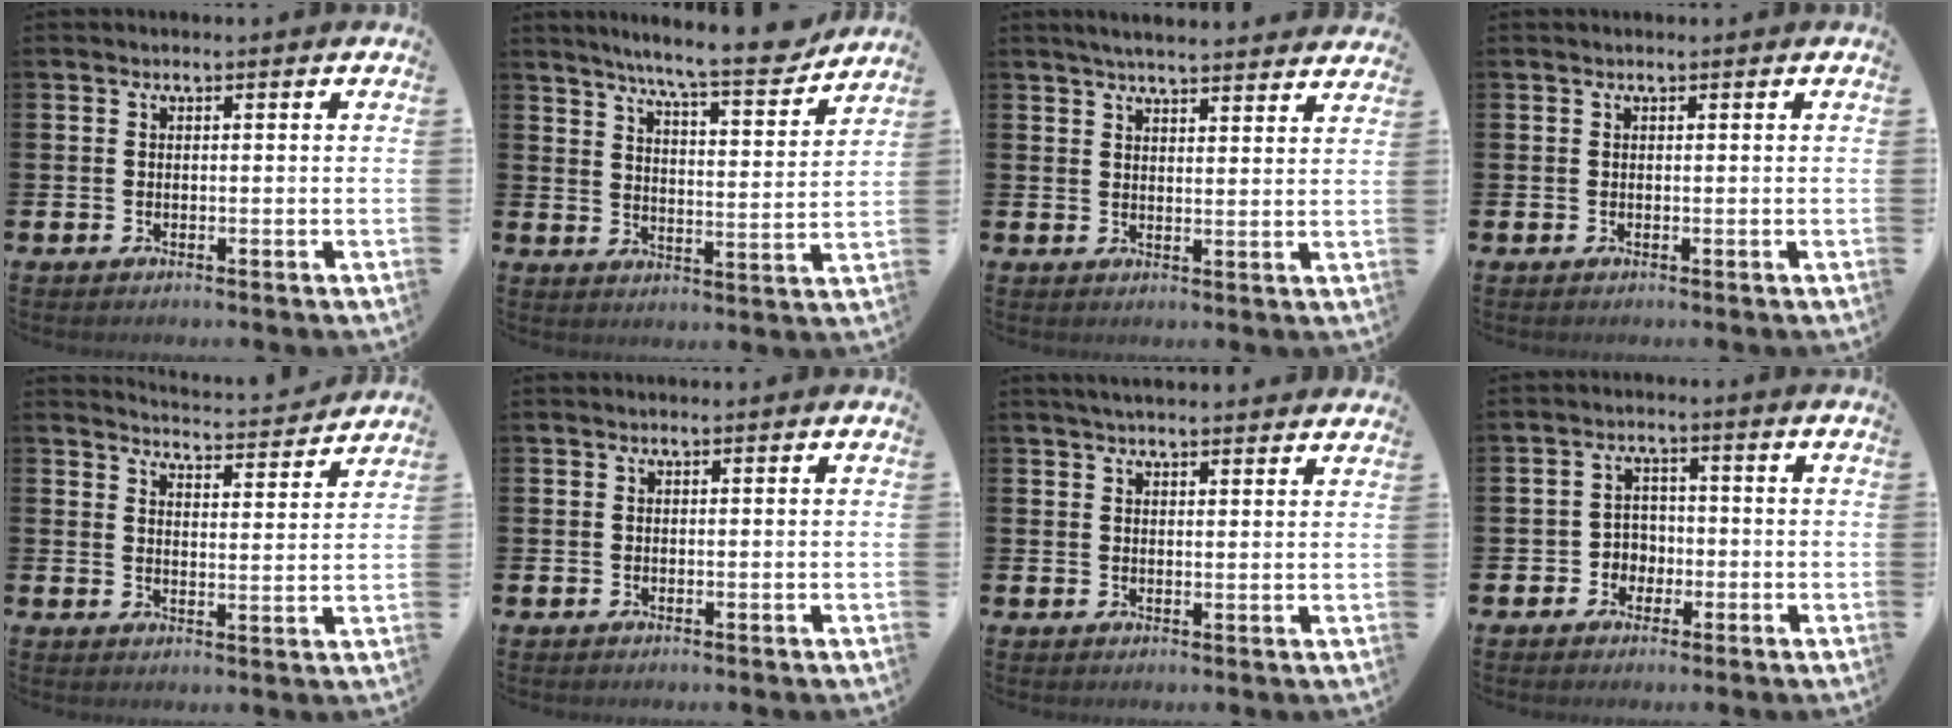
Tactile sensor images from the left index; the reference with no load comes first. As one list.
[{"total": 8.7, "force": [8.0, 0.2, 3.5], "torque": [-0.075, -0.053, 0.134]}, {"total": 4.4, "force": [4.3, 0.0, 0.9], "torque": [-0.024, -0.023, 0.077]}, {"total": 0.0}, {"total": 4.4, "force": [4.4, -0.1, 0.0], "torque": [0.000, -0.045, 0.070]}, {"total": 0.0}, {"total": 3.2, "force": [3.1, 0.1, 0.8], "torque": [-0.018, -0.009, 0.056]}, {"total": 3.0, "force": [-1.3, 2.6, 0.6], "torque": [-0.016, 0.003, -0.033]}]